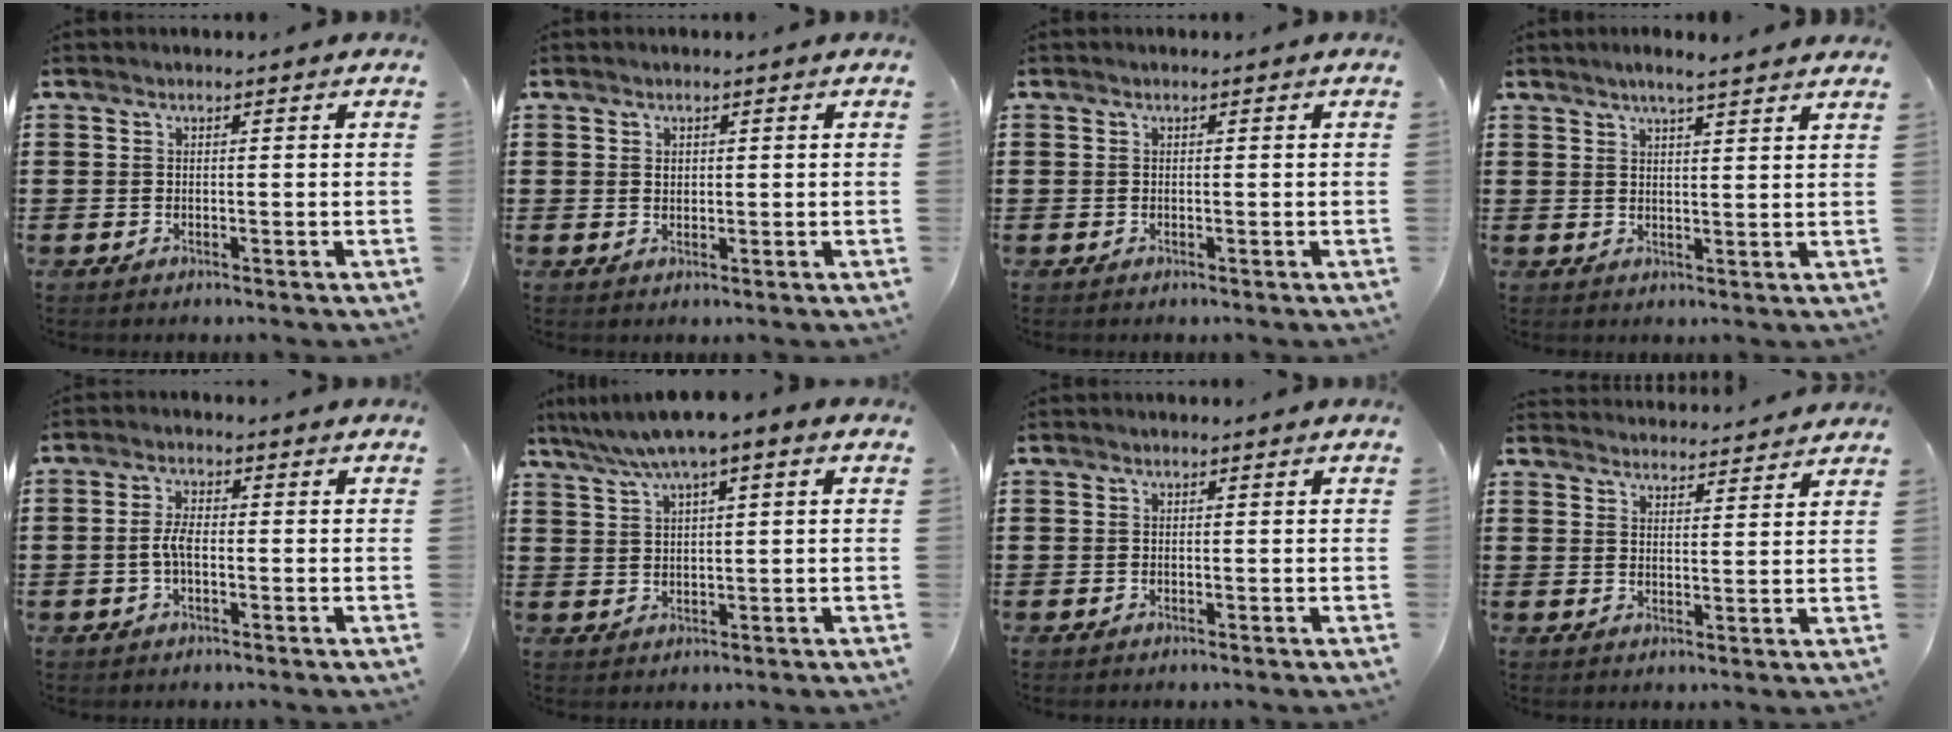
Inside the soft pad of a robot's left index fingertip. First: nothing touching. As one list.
[{"total": 0.8, "force": [0.3, 0.6, 0.2], "torque": [-0.007, 0.003, 0.007]}, {"total": 0.0}, {"total": 3.1, "force": [2.9, -0.1, 1.2], "torque": [-0.031, -0.001, 0.052]}, {"total": 3.4, "force": [-0.6, 1.4, 3.0], "torque": [-0.073, 0.000, -0.016]}, {"total": 4.8, "force": [3.0, 0.3, 3.7], "torque": [-0.077, -0.006, 0.050]}, {"total": 0.0}, {"total": 3.4, "force": [3.4, 0.0, -0.2], "torque": [-0.008, -0.019, 0.063]}]